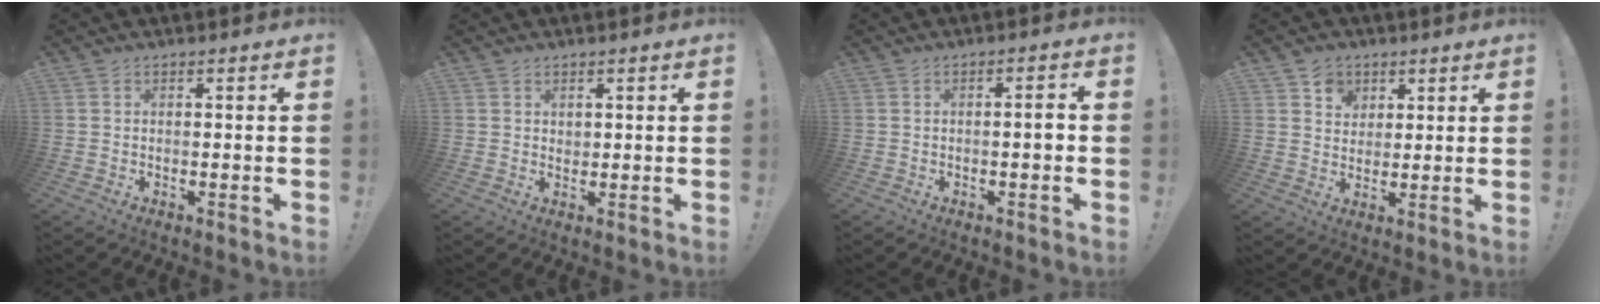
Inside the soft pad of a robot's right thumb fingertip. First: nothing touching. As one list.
[{"total": 1.4, "force": [0.9, 1.0, 0.3], "torque": [0.001, -0.005, 0.015]}, {"total": 2.7, "force": [-0.9, 0.1, 2.5], "torque": [-0.051, 0.008, -0.017]}, {"total": 6.3, "force": [3.3, 5.3, 0.9], "torque": [-0.009, -0.022, 0.061]}]